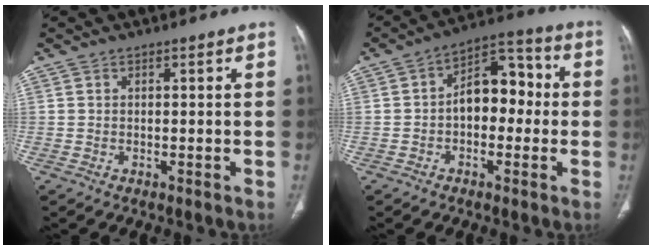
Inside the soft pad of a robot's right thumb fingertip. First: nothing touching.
{"total": 10.6, "force": [-0.5, 6.9, 8.0], "torque": [-0.078, 0.040, -0.021]}